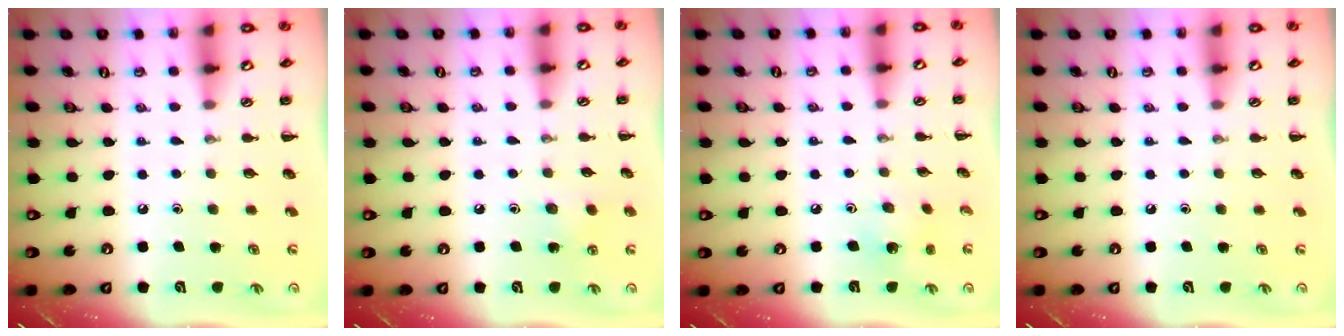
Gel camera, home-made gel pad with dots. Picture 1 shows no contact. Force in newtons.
{"total": 6.1, "press": 5.9, "slide": 1.7}
{"total": 2.6, "press": 2.6, "slide": 0.5}
{"total": 0.0}